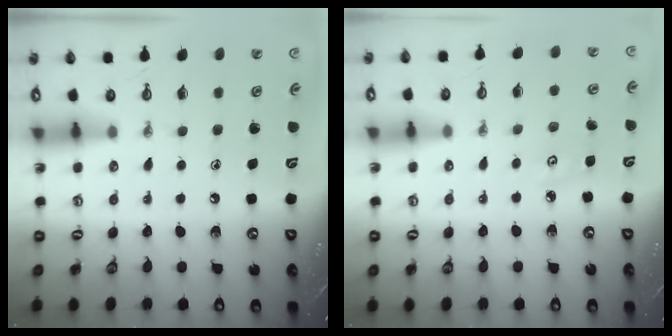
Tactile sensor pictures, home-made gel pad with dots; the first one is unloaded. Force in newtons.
{"total": 3.6, "press": 3.6, "slide": 0.4}